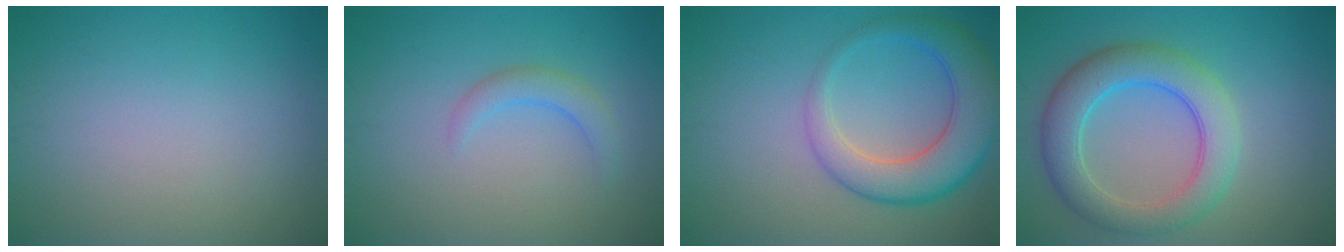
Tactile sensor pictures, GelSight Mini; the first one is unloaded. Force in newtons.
{"total": 1.9, "press": 1.9, "slide": 0.3}
{"total": 6.6, "press": 6.6, "slide": 0.3}
{"total": 6.2, "press": 6.2, "slide": 0.2}